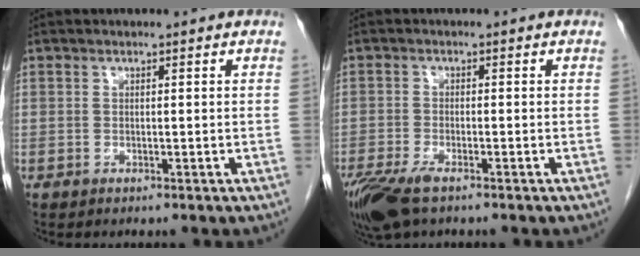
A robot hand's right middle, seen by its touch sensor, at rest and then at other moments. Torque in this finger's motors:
{"motor_torque": [0.12, -0.05, 0.08, 0.03]}